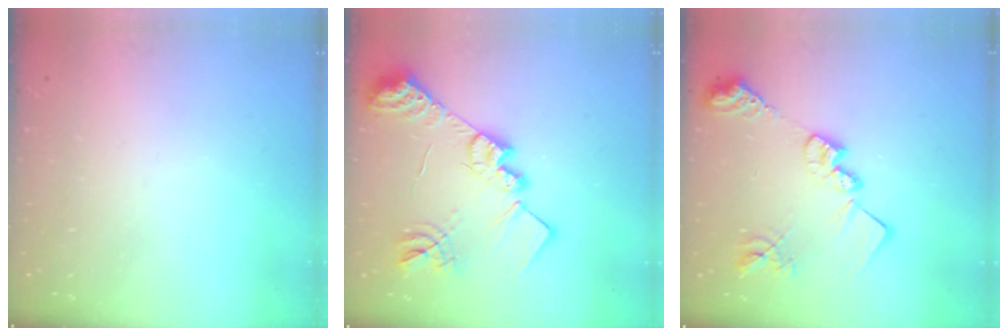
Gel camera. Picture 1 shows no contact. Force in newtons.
{"total": 20.6, "press": 20.6, "slide": 1.8}
{"total": 18.0, "press": 18.0, "slide": 1.1}